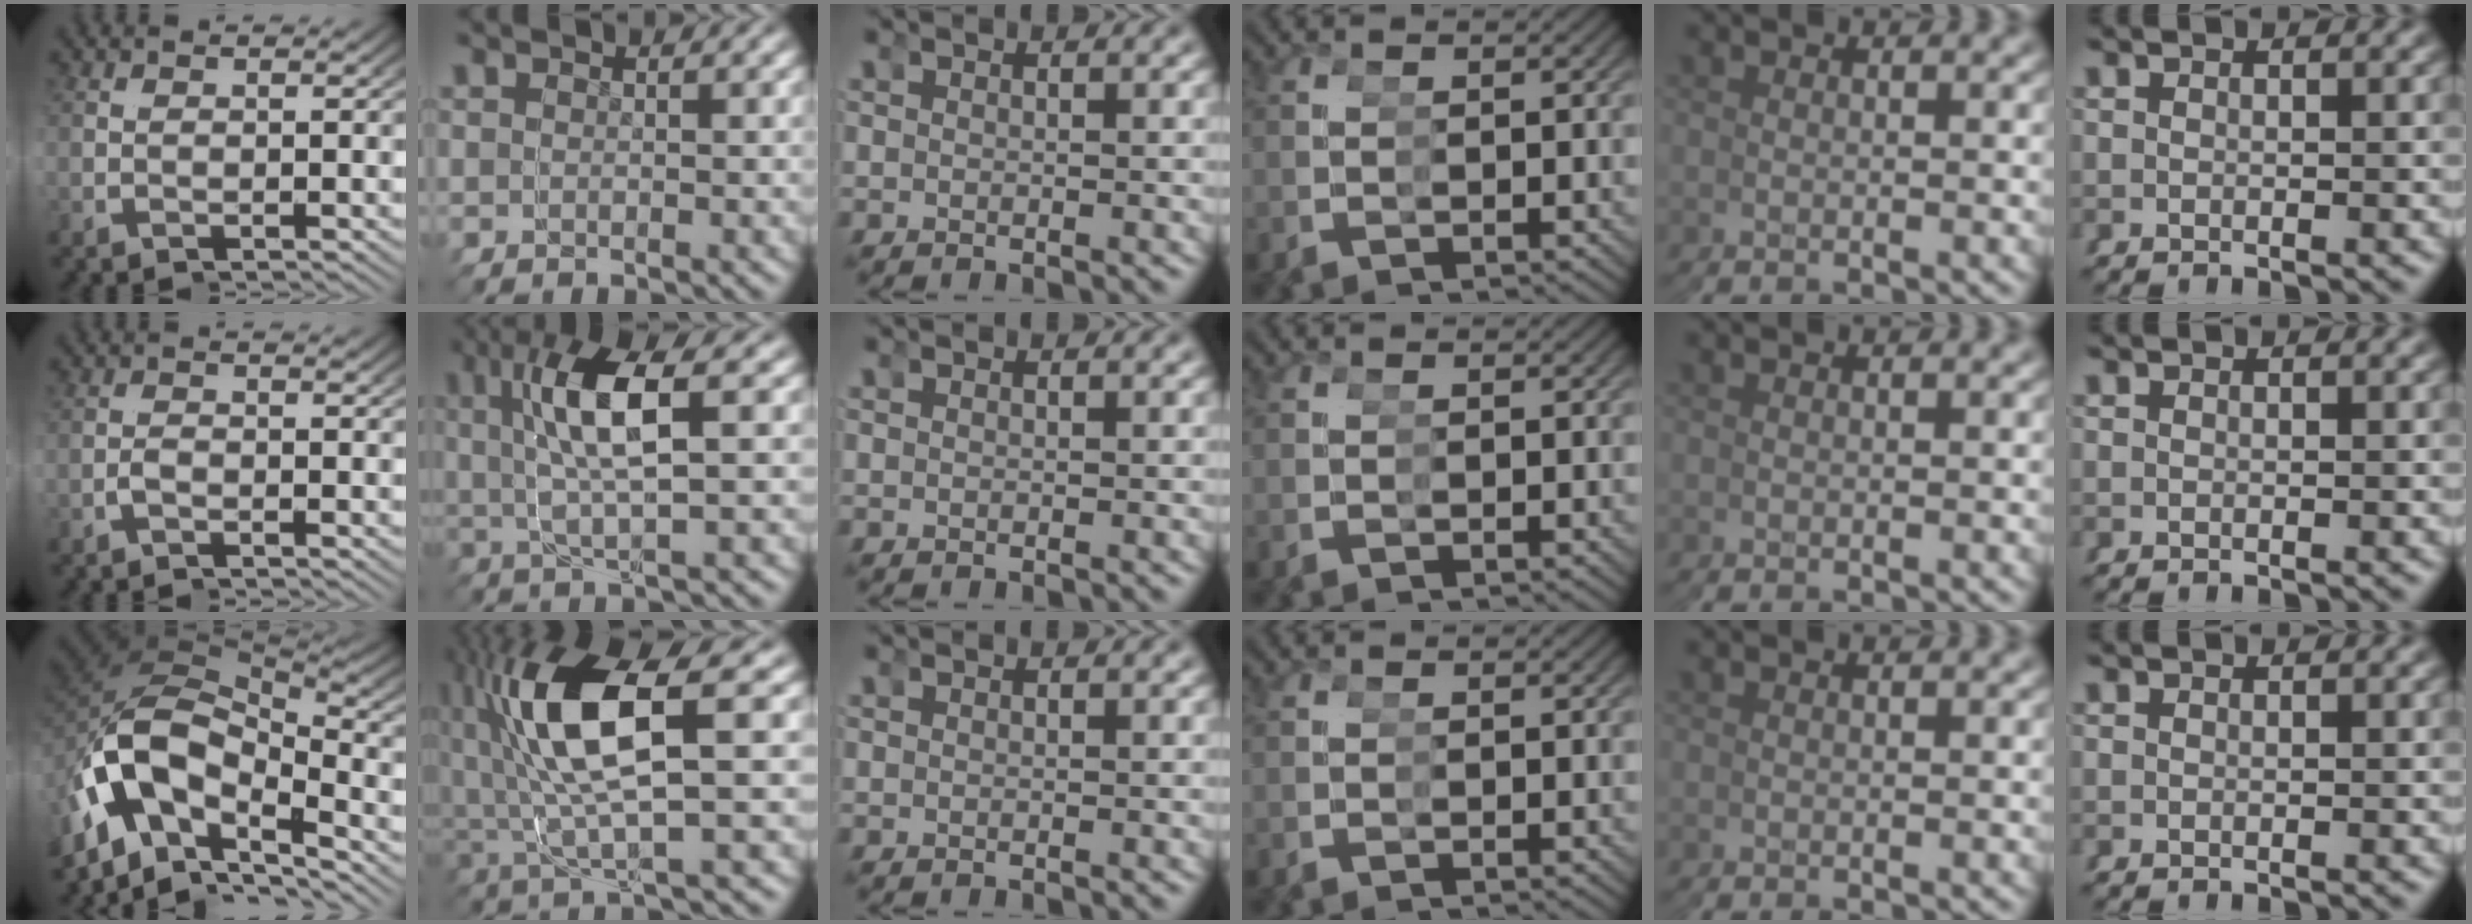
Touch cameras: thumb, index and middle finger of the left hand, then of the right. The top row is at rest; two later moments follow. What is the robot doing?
{"motion": "grasp_and_lifting", "object": "toy banana"}